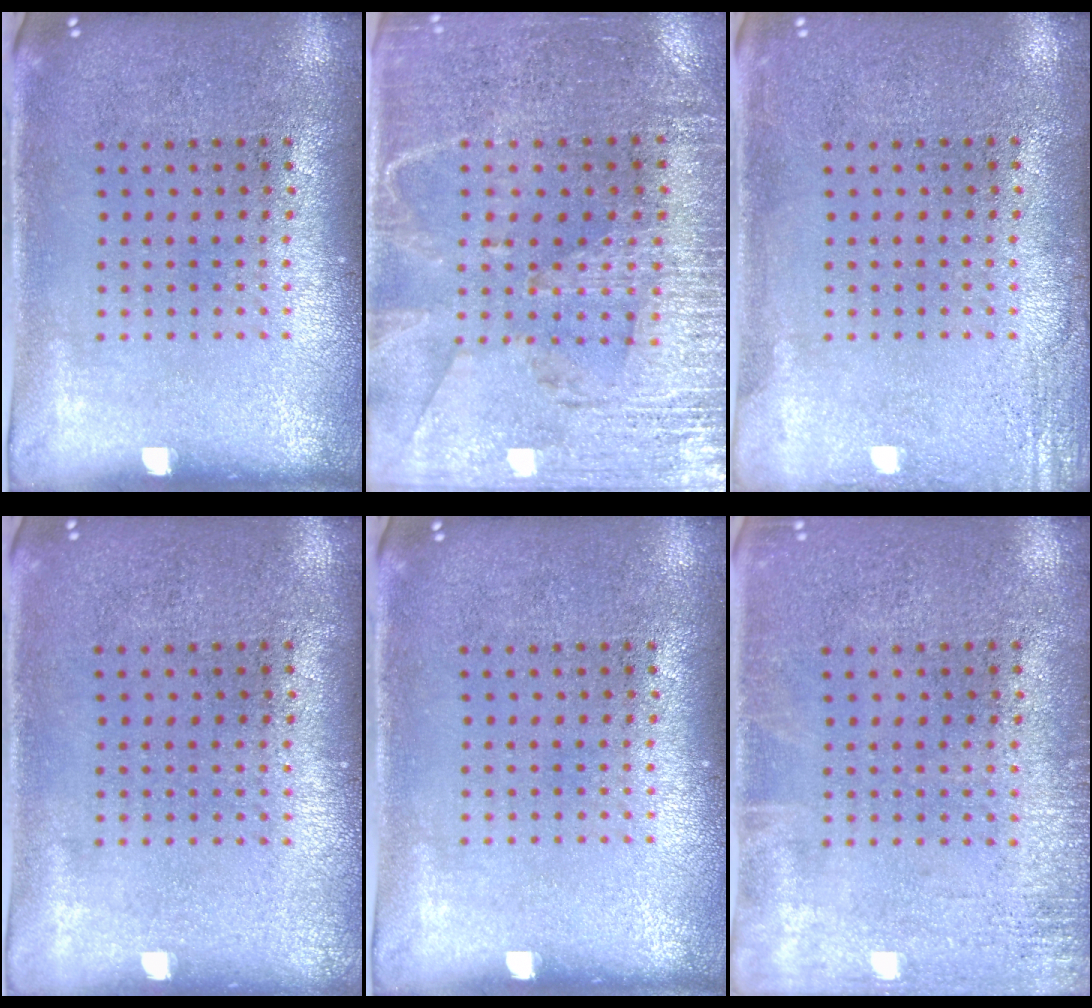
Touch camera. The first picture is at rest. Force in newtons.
{"total": 3.4, "press": 3.0, "slide": 1.5}
{"total": 1.9, "press": 1.9, "slide": 0.2}
{"total": 0.0}
{"total": 0.0}
{"total": 1.5, "press": 1.5, "slide": 0.2}